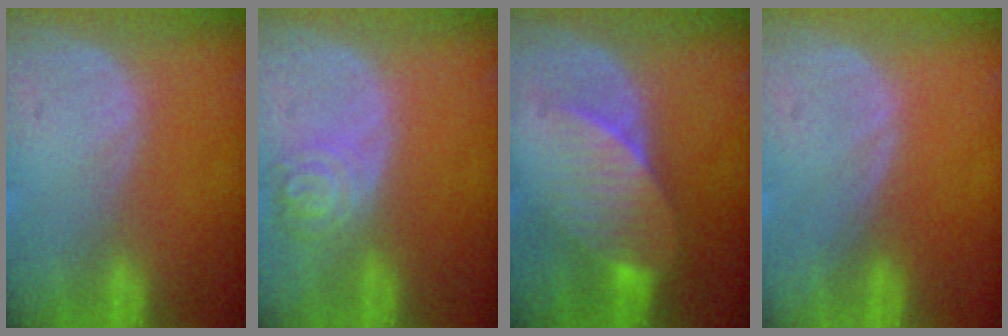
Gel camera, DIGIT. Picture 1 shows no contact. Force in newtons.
{"total": 4.7, "press": 4.2, "slide": 2.1}
{"total": 7.1, "press": 6.5, "slide": 2.8}
{"total": 0.0}